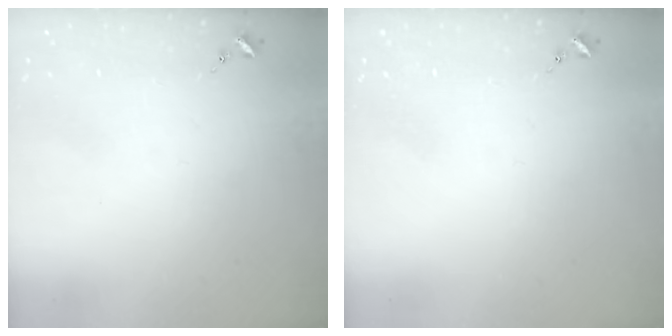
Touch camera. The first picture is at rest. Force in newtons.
{"total": 0.0}